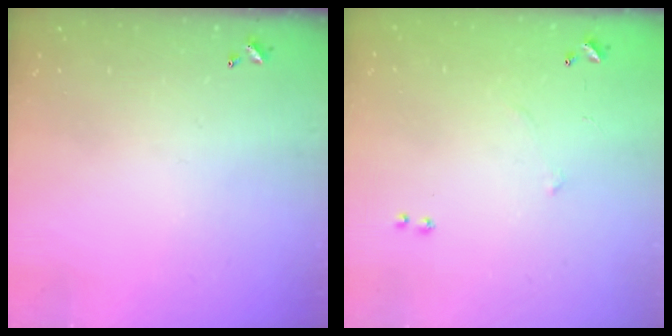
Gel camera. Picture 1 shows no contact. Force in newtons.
{"total": 5.9, "press": 5.9, "slide": 0.8}